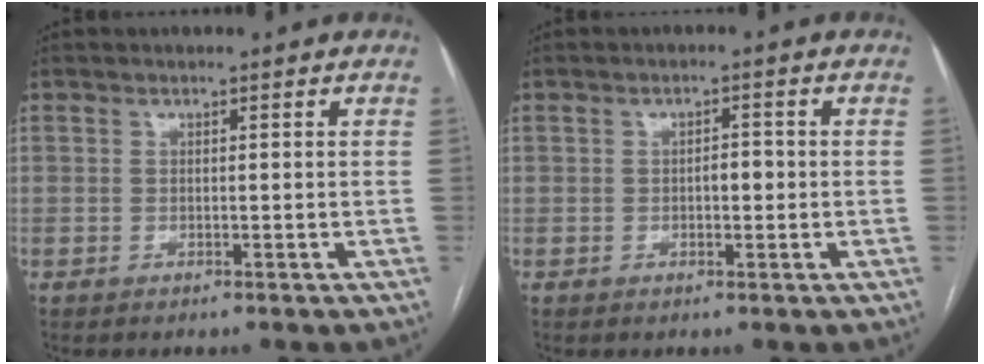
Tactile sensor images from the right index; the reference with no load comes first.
{"total": 2.1, "force": [-0.2, 1.1, 1.8], "torque": [-0.024, 0.007, -0.003]}